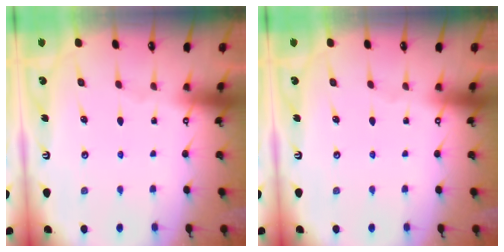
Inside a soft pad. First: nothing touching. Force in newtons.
{"total": 0.0}